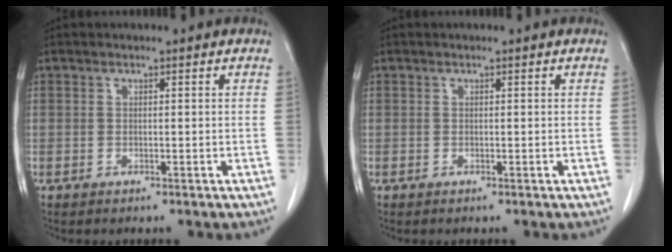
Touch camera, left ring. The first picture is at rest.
{"total": 0.0}